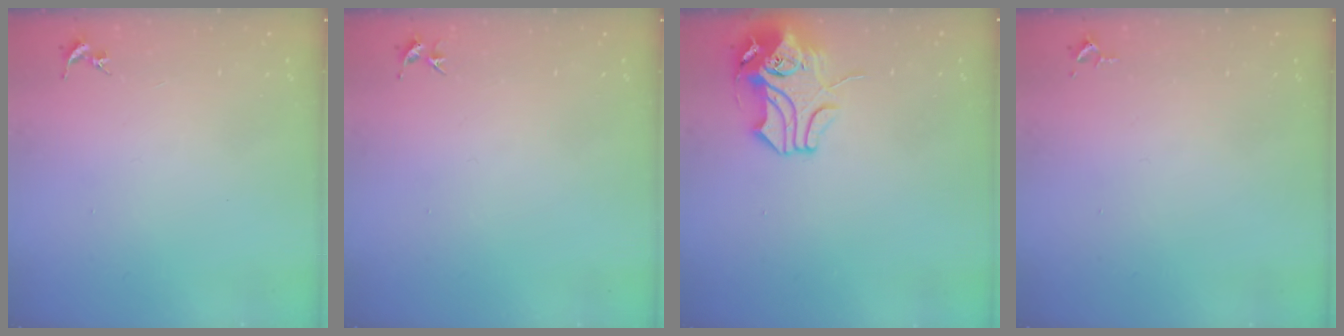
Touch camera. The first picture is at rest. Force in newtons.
{"total": 3.3, "press": 3.3, "slide": 0.4}
{"total": 10.3, "press": 10.2, "slide": 1.7}
{"total": 2.6, "press": 2.6, "slide": 0.4}